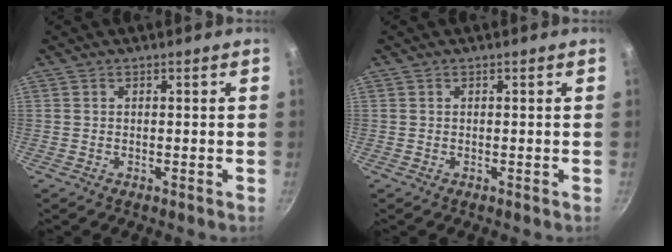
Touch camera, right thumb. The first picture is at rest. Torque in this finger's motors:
{"motor_torque": [0.00, 0.00, 0.02, -0.05, 0.00]}